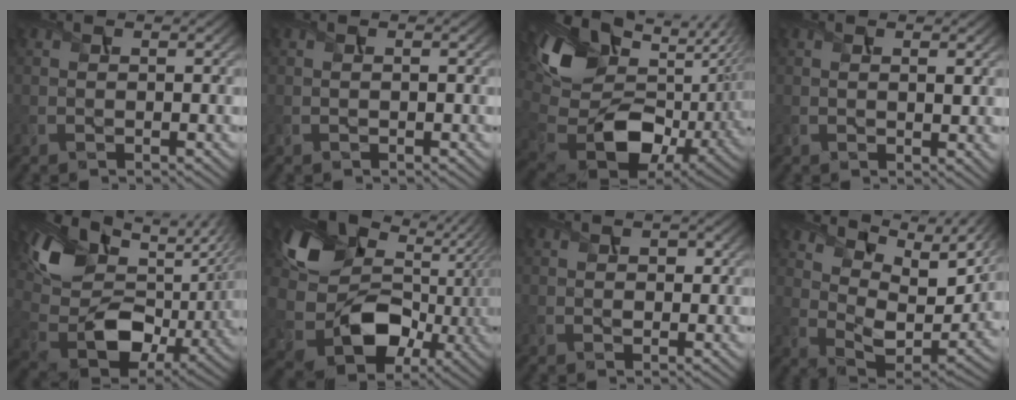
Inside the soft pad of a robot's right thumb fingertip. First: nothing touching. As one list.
[{"total": 0.0}, {"total": 18.1, "force": [3.5, 11.4, 13.5], "torque": [-0.301, -0.016, 0.077]}, {"total": 1.6, "force": [0.7, 0.3, 1.4], "torque": [-0.025, -0.004, 0.016]}, {"total": 18.1, "force": [5.4, 11.4, 12.9], "torque": [-0.281, -0.011, 0.106]}, {"total": 14.9, "force": [0.7, 11.6, 9.4], "torque": [-0.170, -0.028, 0.014]}, {"total": 1.4, "force": [0.4, 1.0, 0.9], "torque": [-0.015, -0.003, 0.007]}, {"total": 13.0, "force": [8.9, 5.5, 7.7], "torque": [-0.179, 0.003, 0.150]}]